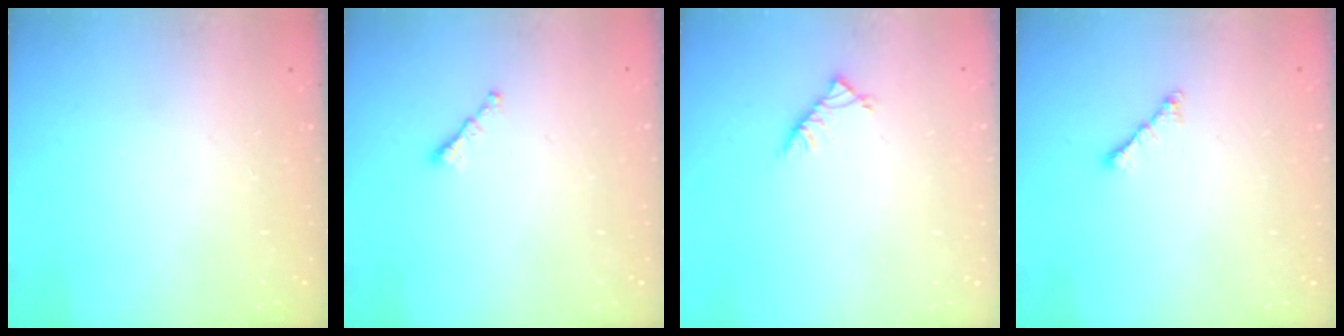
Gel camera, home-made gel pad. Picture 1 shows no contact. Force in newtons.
{"total": 0.7, "press": 0.6, "slide": 0.4}
{"total": 4.2, "press": 4.1, "slide": 0.7}
{"total": 1.8, "press": 1.8, "slide": 0.5}